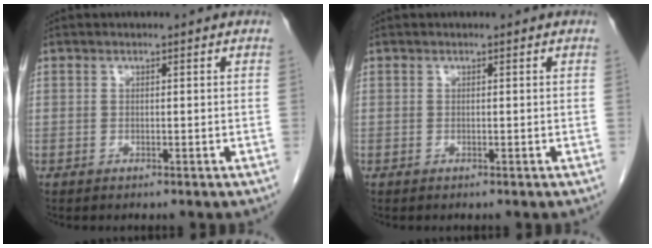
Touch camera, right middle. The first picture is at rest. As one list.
[{"total": 0.0}]